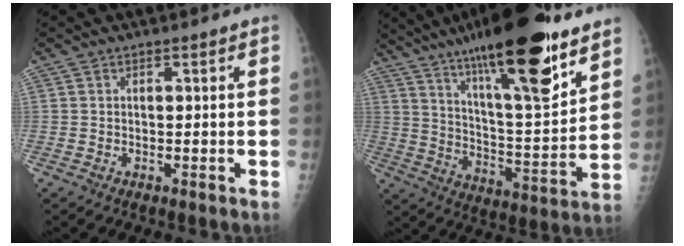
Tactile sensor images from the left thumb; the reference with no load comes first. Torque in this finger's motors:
{"motor_torque": [2.64, 1.09, 1.62, -1.16, 0.53]}